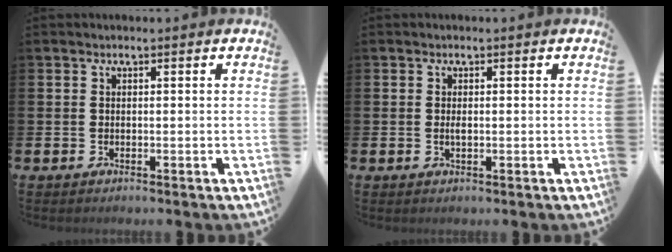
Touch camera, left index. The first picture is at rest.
{"total": 0.8, "force": [0.0, 0.3, 0.8], "torque": [-0.014, 0.000, 0.000]}